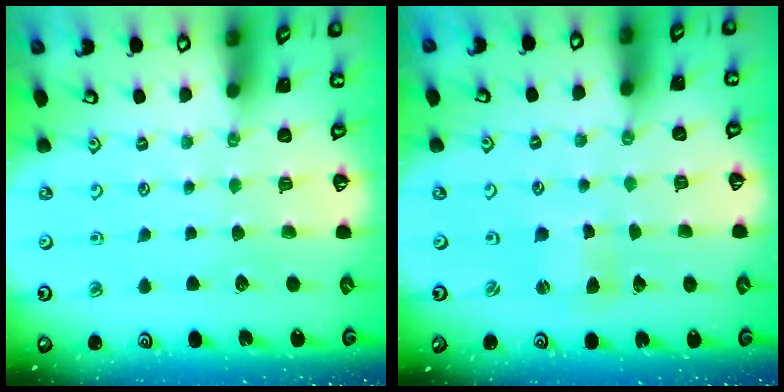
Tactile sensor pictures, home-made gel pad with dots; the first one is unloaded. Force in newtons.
{"total": 1.9, "press": 1.9, "slide": 0.3}